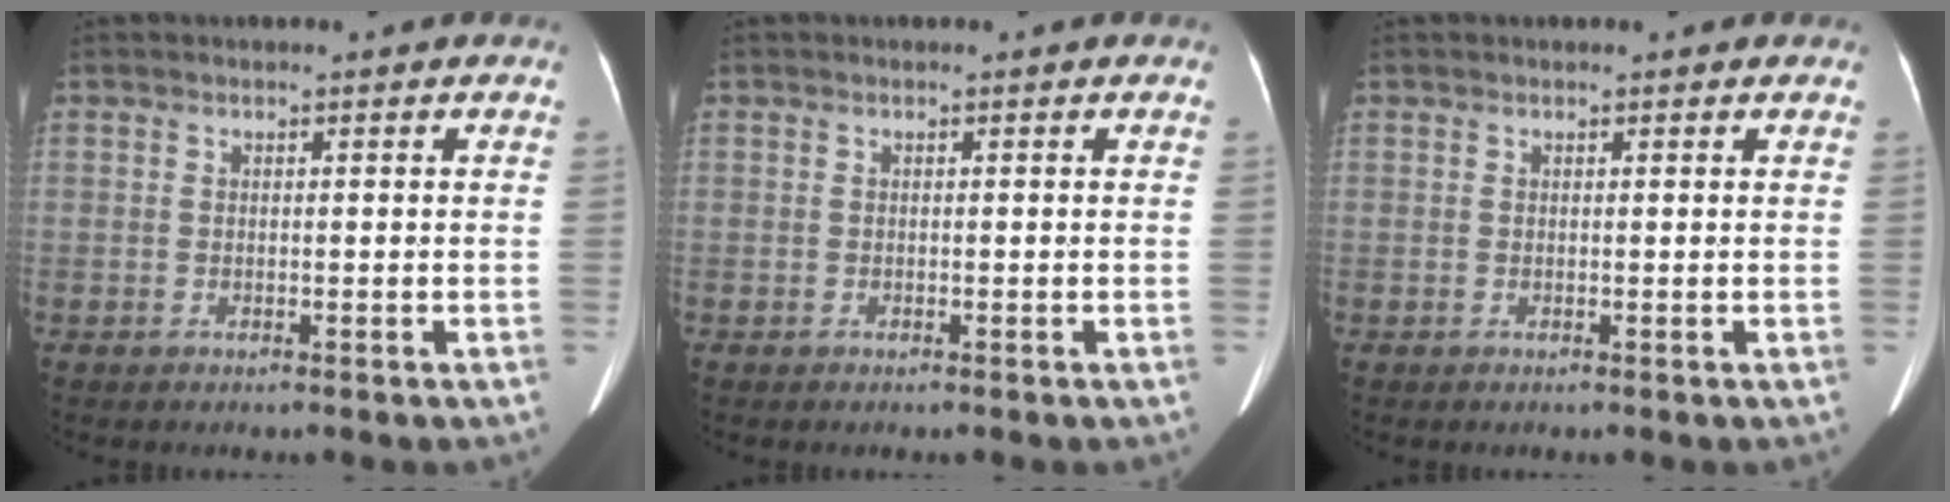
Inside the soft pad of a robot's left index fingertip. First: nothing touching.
{"total": 0.0}
{"total": 0.8, "force": [0.7, 0.2, 0.2], "torque": [-0.005, 0.009, 0.009]}